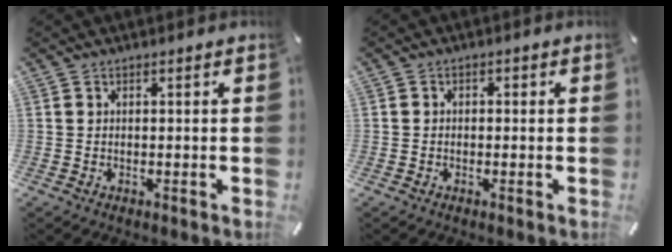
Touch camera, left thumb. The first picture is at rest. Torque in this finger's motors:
{"motor_torque": [0.11, -0.39, -0.03, 0.06, -0.10]}